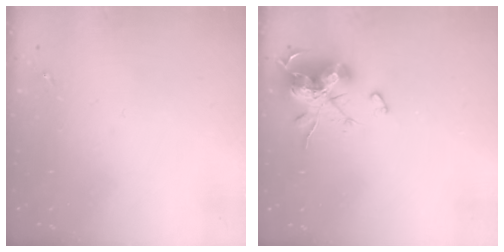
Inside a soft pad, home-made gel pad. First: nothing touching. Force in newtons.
{"total": 16.4, "press": 16.4, "slide": 0.1}